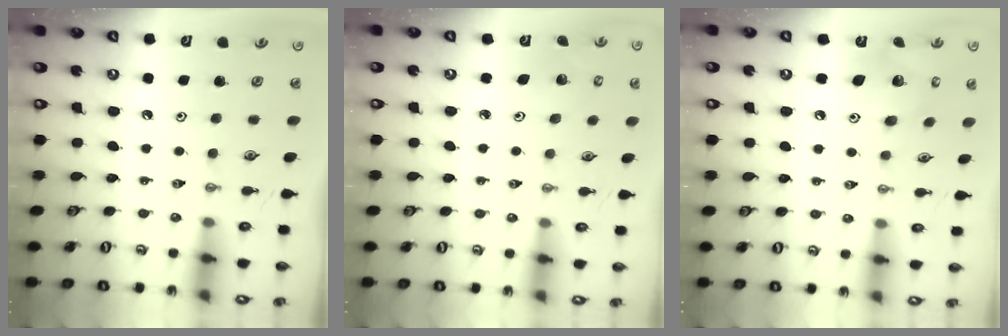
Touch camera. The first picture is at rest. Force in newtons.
{"total": 2.0, "press": 2.0, "slide": 0.2}
{"total": 10.6, "press": 10.6, "slide": 0.5}